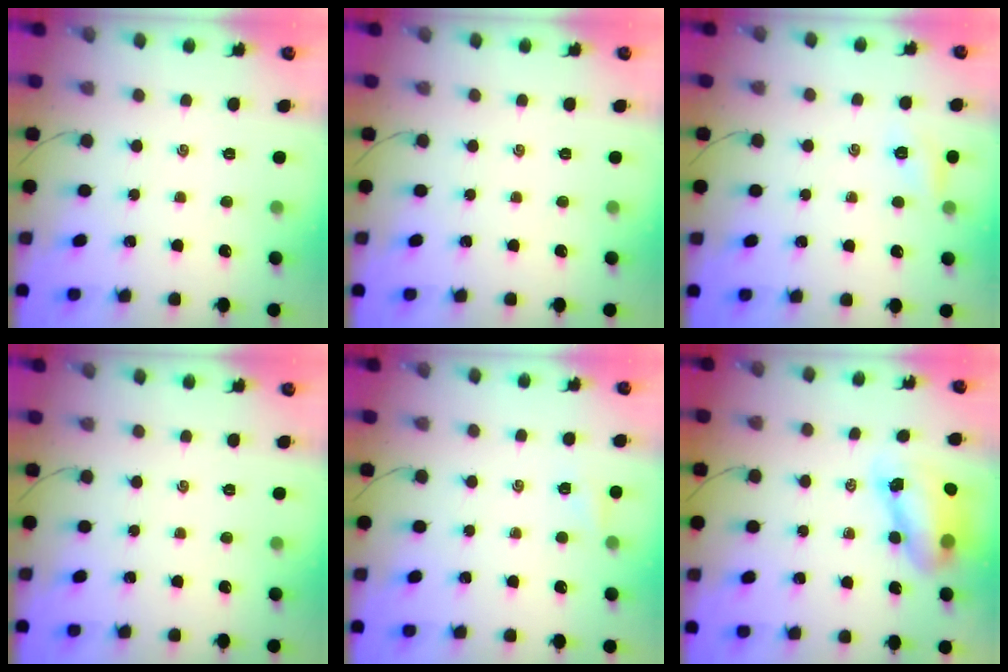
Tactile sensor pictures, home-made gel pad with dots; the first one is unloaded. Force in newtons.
{"total": 0.0}
{"total": 4.8, "press": 4.6, "slide": 1.4}
{"total": 0.0}
{"total": 1.7, "press": 1.7, "slide": 0.5}
{"total": 8.5, "press": 8.2, "slide": 2.0}